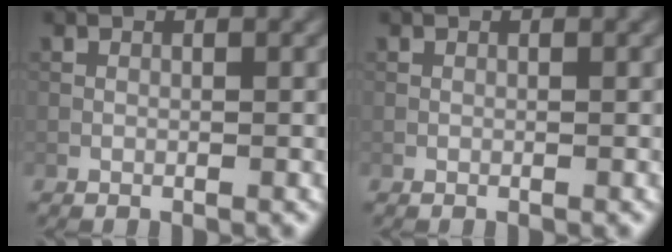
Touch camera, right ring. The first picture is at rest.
{"total": 0.0}